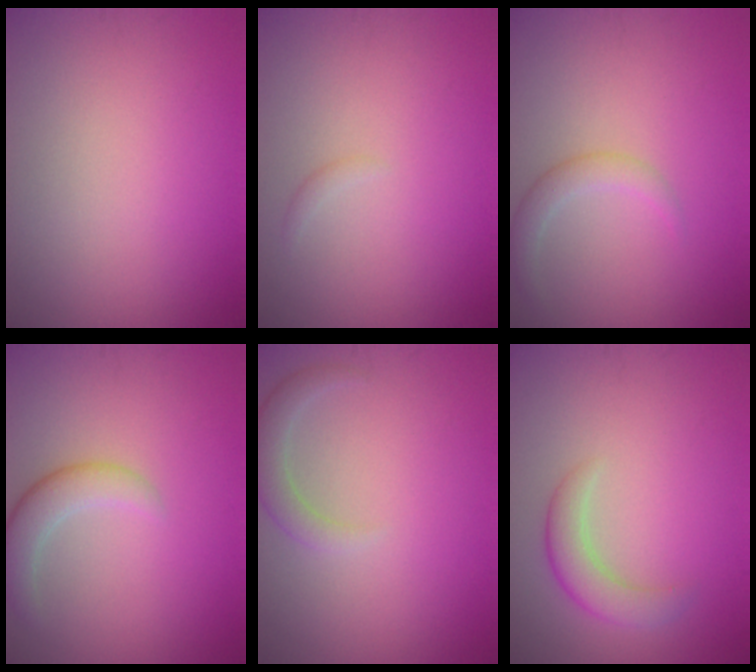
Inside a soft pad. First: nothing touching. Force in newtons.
{"total": 0.5, "press": 0.5, "slide": 0.1}
{"total": 1.8, "press": 1.8, "slide": 0.1}
{"total": 2.8, "press": 2.7, "slide": 0.3}
{"total": 2.1, "press": 2.1, "slide": 0.2}
{"total": 2.8, "press": 2.8, "slide": 0.2}